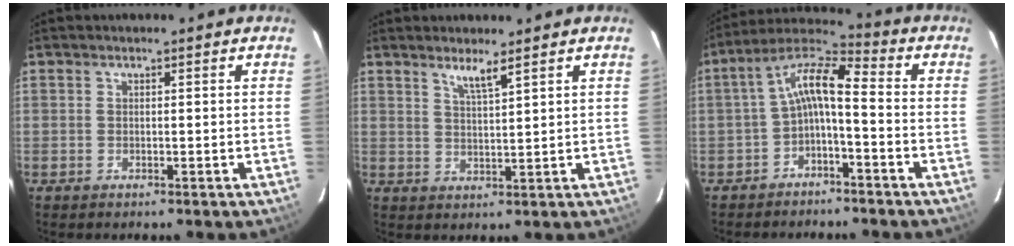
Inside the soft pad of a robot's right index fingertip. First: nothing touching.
{"total": 3.4, "force": [2.6, -0.1, 2.2], "torque": [-0.044, -0.004, 0.047]}
{"total": 8.0, "force": [-2.3, 2.3, 7.3], "torque": [-0.164, 0.023, -0.048]}